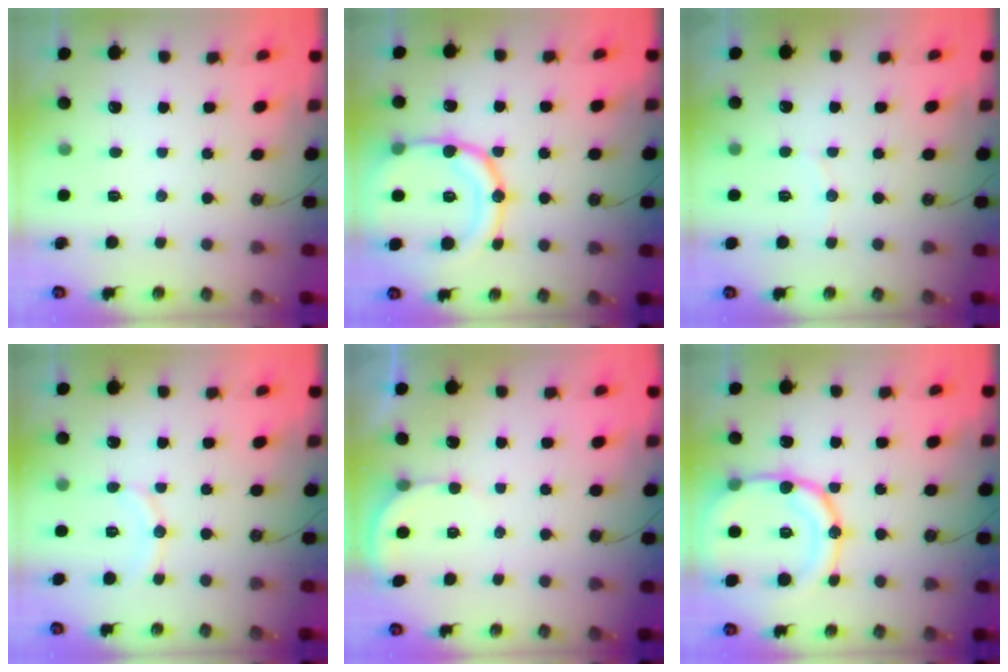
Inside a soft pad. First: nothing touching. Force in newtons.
{"total": 19.7, "press": 19.4, "slide": 3.5}
{"total": 3.1, "press": 3.0, "slide": 0.9}
{"total": 7.6, "press": 7.6, "slide": 0.8}
{"total": 2.7, "press": 2.7, "slide": 0.1}
{"total": 19.0, "press": 18.7, "slide": 3.2}